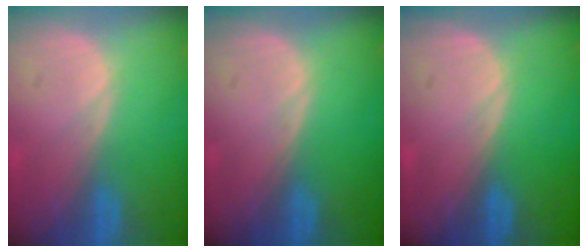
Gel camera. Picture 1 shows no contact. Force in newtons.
{"total": 0.0}
{"total": 0.0}